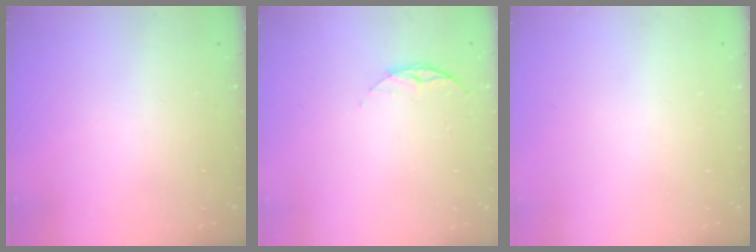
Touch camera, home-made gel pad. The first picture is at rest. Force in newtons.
{"total": 5.5, "press": 5.5, "slide": 0.6}
{"total": 0.0}